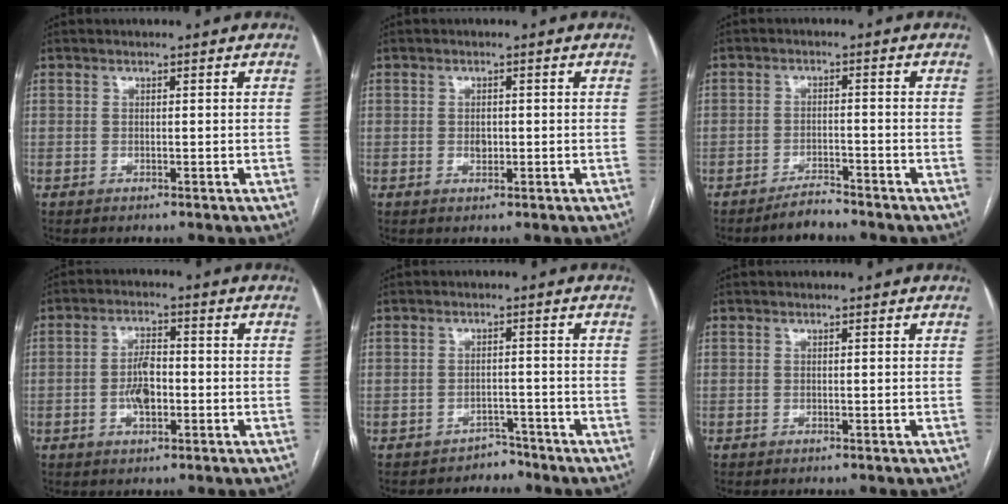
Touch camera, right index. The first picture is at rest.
{"total": 1.4, "force": [-0.1, 1.0, 1.0], "torque": [-0.018, 0.001, 0.001]}
{"total": 3.2, "force": [-3.0, 0.6, 0.9], "torque": [-0.014, -0.004, -0.052]}
{"total": 5.1, "force": [-1.1, 2.3, 4.5], "torque": [-0.087, 0.007, -0.020]}
{"total": 2.5, "force": [-2.1, 1.2, -0.7], "torque": [0.014, 0.006, -0.030]}
{"total": 0.0}